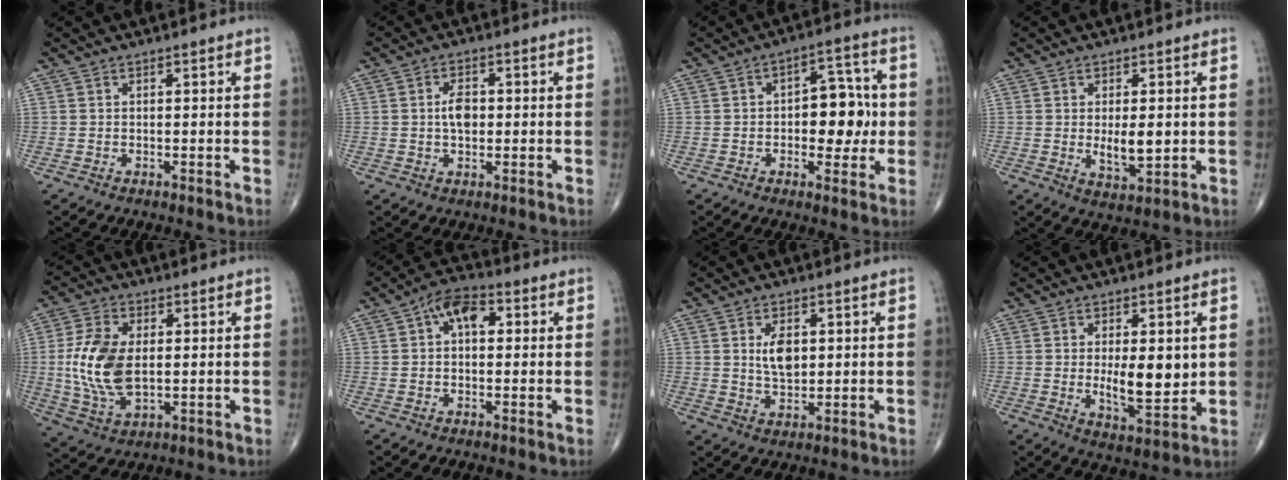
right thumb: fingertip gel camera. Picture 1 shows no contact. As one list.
[{"total": 4.4, "force": [0.2, 2.7, 3.5], "torque": [-0.055, 0.005, 0.000]}, {"total": 10.4, "force": [-0.4, 6.0, 8.4], "torque": [-0.069, 0.022, -0.008]}, {"total": 6.2, "force": [0.1, 2.8, 5.5], "torque": [-0.076, -0.013, 0.008]}, {"total": 12.8, "force": [0.6, 7.3, 10.5], "torque": [-0.214, -0.005, 0.016]}, {"total": 7.1, "force": [1.7, 4.2, 5.5], "torque": [-0.078, 0.021, 0.017]}, {"total": 5.7, "force": [1.3, 3.2, 4.5], "torque": [-0.066, -0.011, 0.026]}, {"total": 9.5, "force": [0.7, 3.9, 8.6], "torque": [-0.114, -0.022, 0.023]}]